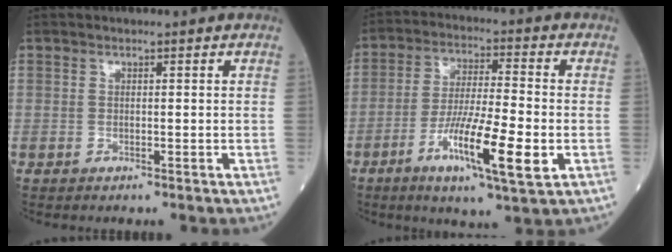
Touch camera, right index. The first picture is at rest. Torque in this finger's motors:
{"motor_torque": [1.13, -0.89, 0.32, 0.20]}